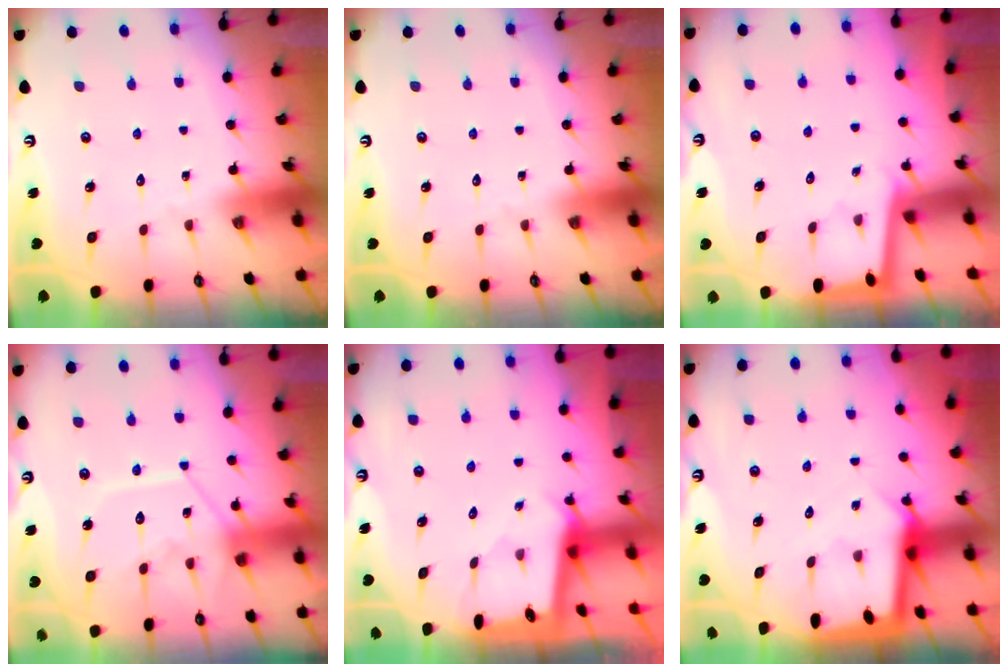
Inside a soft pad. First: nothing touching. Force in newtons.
{"total": 0.0}
{"total": 1.7, "press": 1.7, "slide": 0.2}
{"total": 13.8, "press": 13.8, "slide": 1.5}
{"total": 1.5, "press": 1.5, "slide": 0.2}
{"total": 3.7, "press": 3.7, "slide": 0.3}